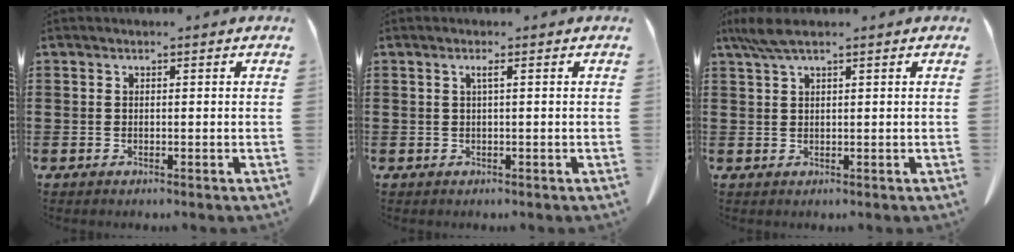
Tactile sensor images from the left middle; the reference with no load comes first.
{"total": 1.1, "force": [0.2, -0.1, 1.1], "torque": [-0.021, -0.001, 0.004]}
{"total": 3.2, "force": [2.1, 0.4, 2.4], "torque": [-0.052, 0.000, 0.039]}